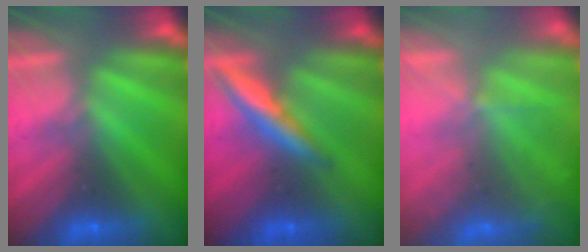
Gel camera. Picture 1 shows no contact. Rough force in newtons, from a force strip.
{"total": 2.6}
{"total": 7.3}